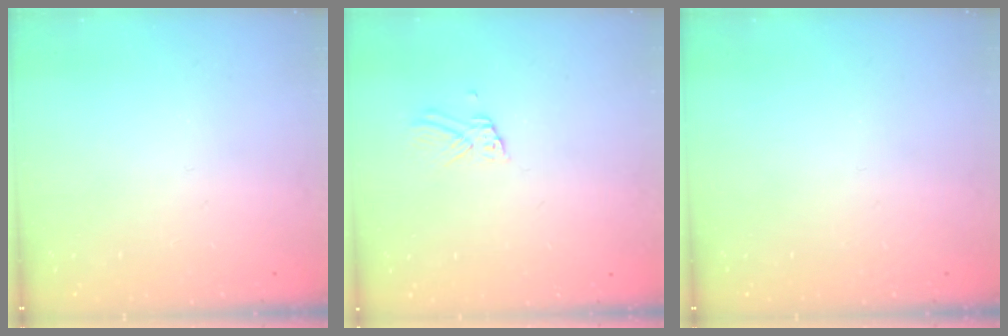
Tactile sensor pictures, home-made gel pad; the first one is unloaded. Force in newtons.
{"total": 2.9, "press": 2.9, "slide": 0.1}
{"total": 0.0}